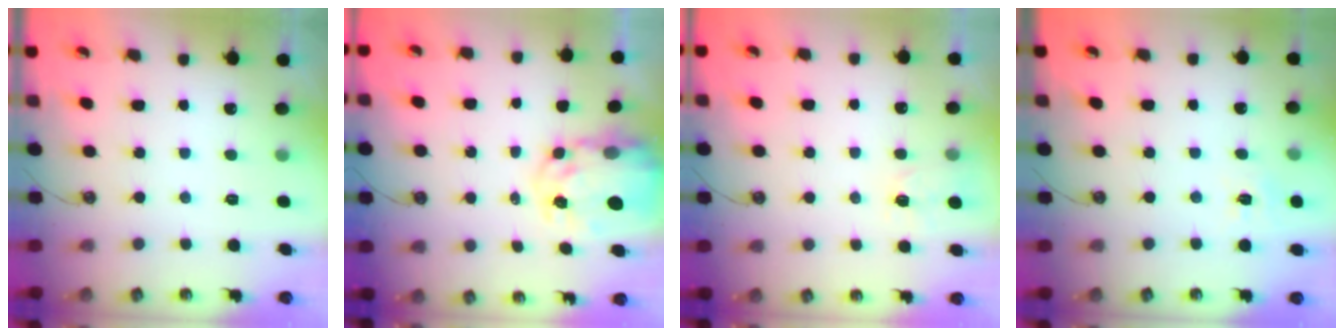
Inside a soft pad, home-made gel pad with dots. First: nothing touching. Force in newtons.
{"total": 8.4, "press": 8.3, "slide": 0.8}
{"total": 4.8, "press": 4.8, "slide": 0.6}
{"total": 5.5, "press": 5.5, "slide": 0.6}